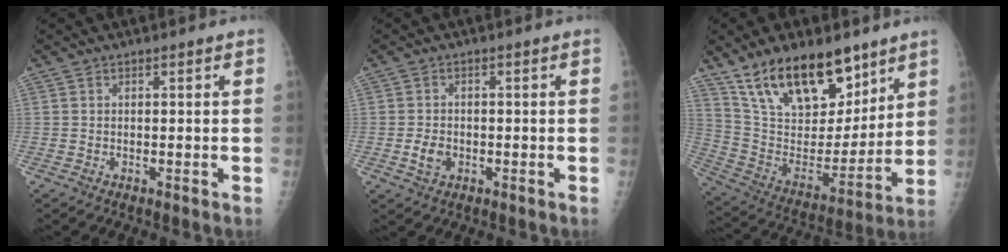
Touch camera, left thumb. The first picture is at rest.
{"total": 3.1, "force": [-0.9, 2.3, 1.9], "torque": [-0.030, 0.003, -0.014]}
{"total": 22.0, "force": [14.7, 10.2, 12.8], "torque": [-0.175, -0.065, 0.269]}